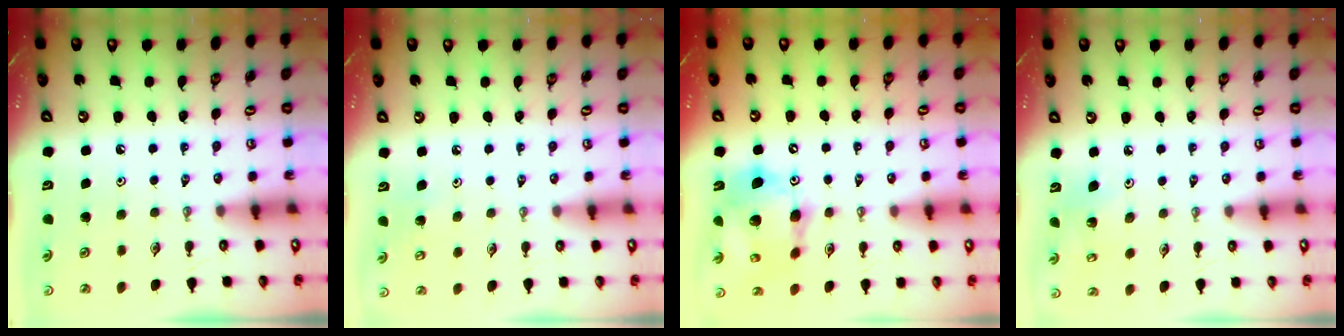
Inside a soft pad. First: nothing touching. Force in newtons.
{"total": 4.8, "press": 4.7, "slide": 0.7}
{"total": 15.6, "press": 15.4, "slide": 2.7}
{"total": 3.7, "press": 3.4, "slide": 1.3}